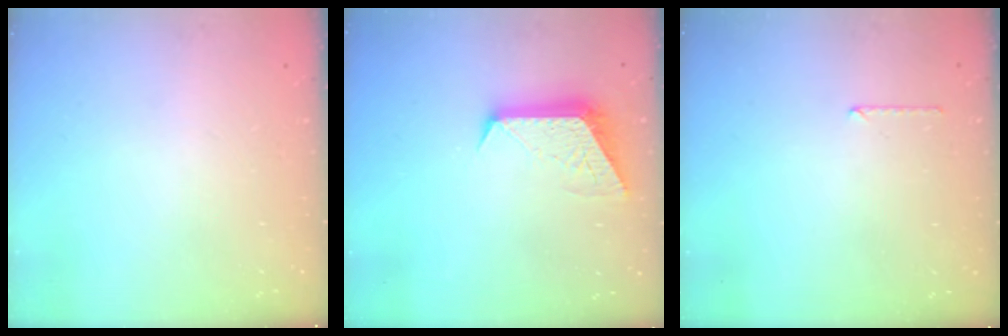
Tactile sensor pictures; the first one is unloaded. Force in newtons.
{"total": 9.8, "press": 9.8, "slide": 0.7}
{"total": 5.2, "press": 5.2, "slide": 0.4}